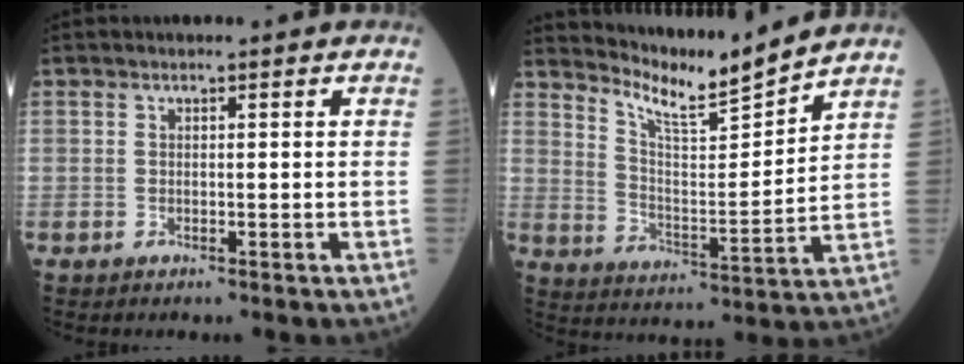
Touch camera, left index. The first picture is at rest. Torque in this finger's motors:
{"motor_torque": [-0.48, -0.73, 0.02, 0.03]}